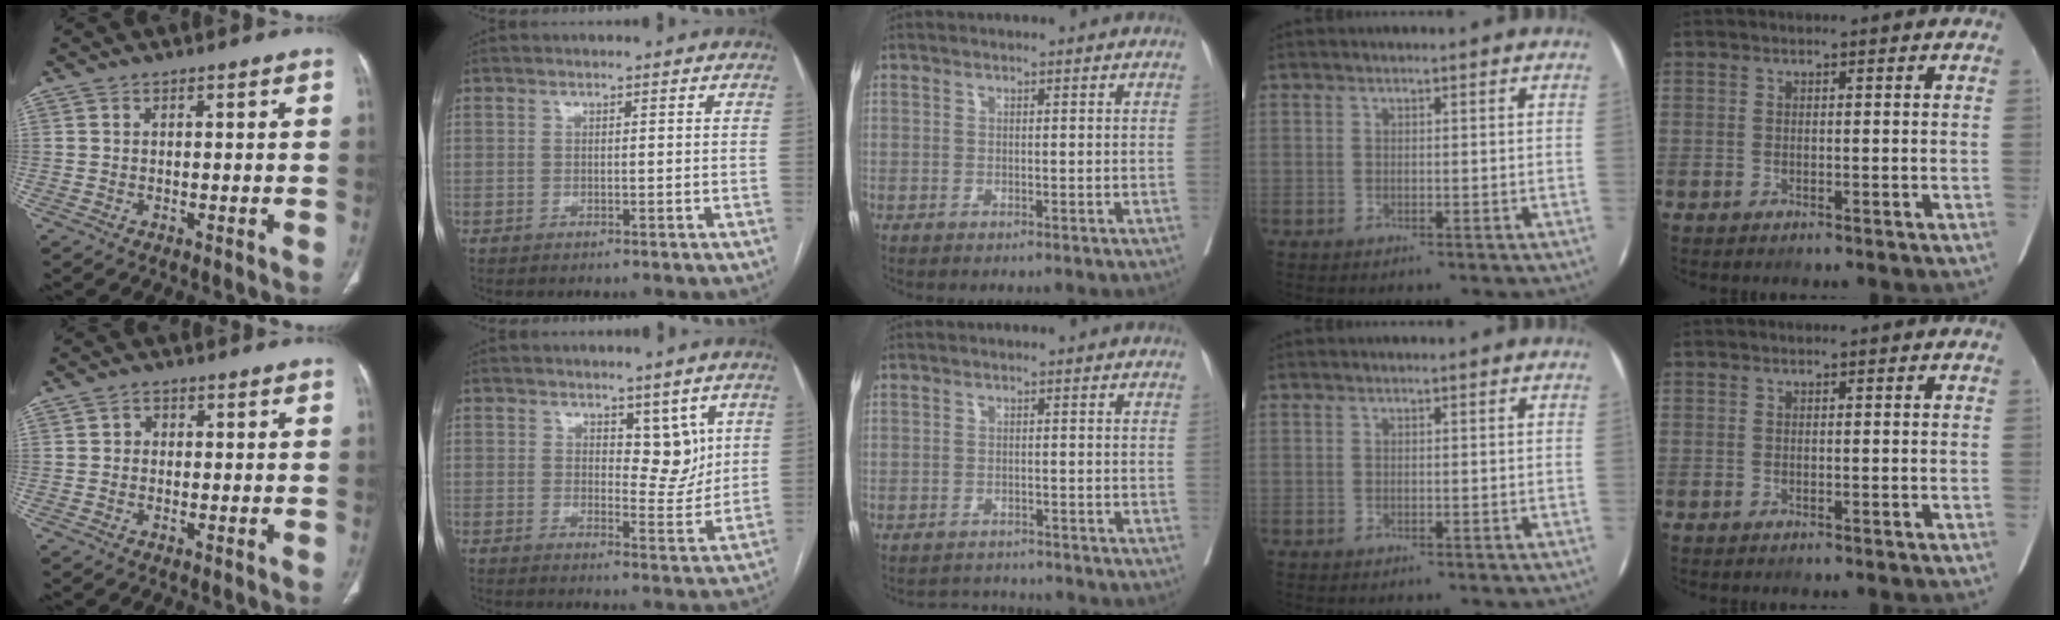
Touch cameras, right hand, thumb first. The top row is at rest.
{"thumb": {"total": 1.5, "force": [0.1, 1.3, 0.7], "torque": [-0.002, 0.004, -0.002]}, "index": {"total": 5.4, "force": [2.7, 2.8, 3.8], "torque": [-0.043, -0.006, 0.042]}, "middle": {"total": 2.9, "force": [-2.8, 0.1, -0.8], "torque": [0.013, -0.008, -0.043]}}